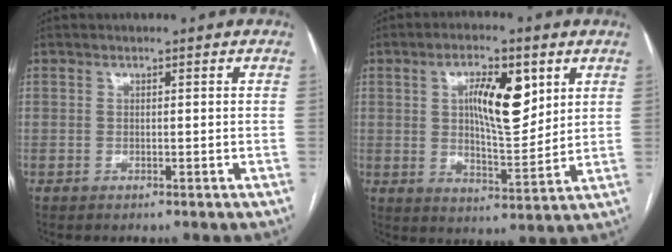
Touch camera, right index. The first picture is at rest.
{"total": 10.3, "force": [3.6, 3.4, 9.0], "torque": [-0.150, 0.006, 0.064]}